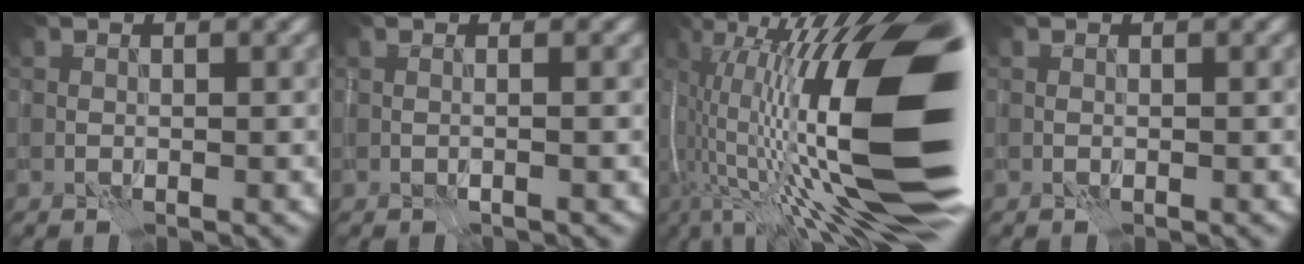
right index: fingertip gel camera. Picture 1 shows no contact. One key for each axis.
{"total": 0.9, "fx": 0.1, "fy": 0.2, "fz": 0.9, "tx": -0.014, "ty": -0.004, "tz": -0.009}
{"total": 20.5, "fx": -1.5, "fy": 5.7, "fz": 19.6, "tx": -0.322, "ty": 0.036, "tz": -0.039}
{"total": 0.0}